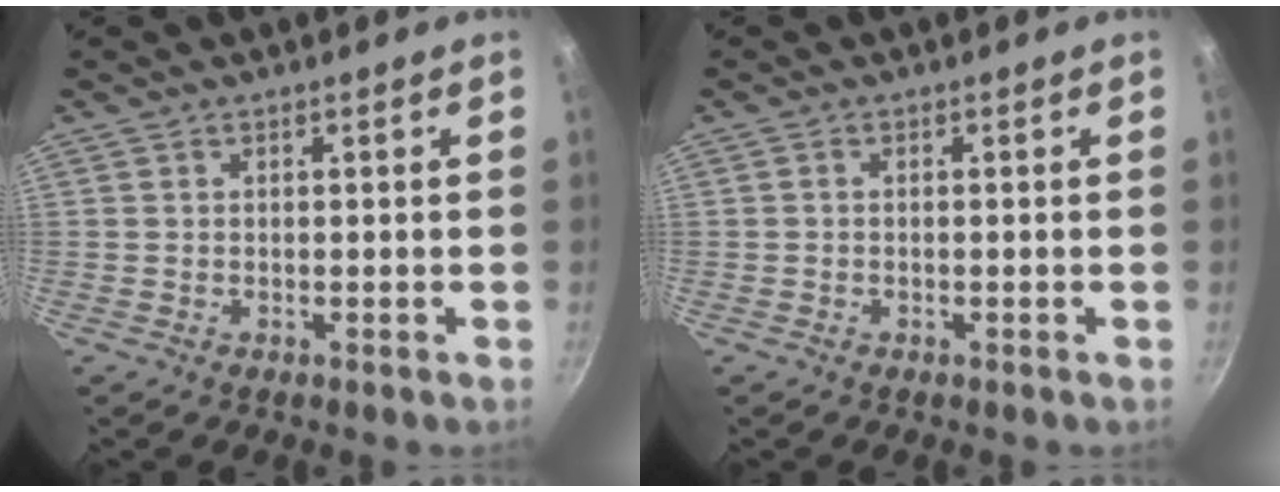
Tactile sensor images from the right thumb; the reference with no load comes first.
{"total": 0.6, "force": [-0.3, 0.2, 0.5], "torque": [-0.015, 0.005, -0.007]}